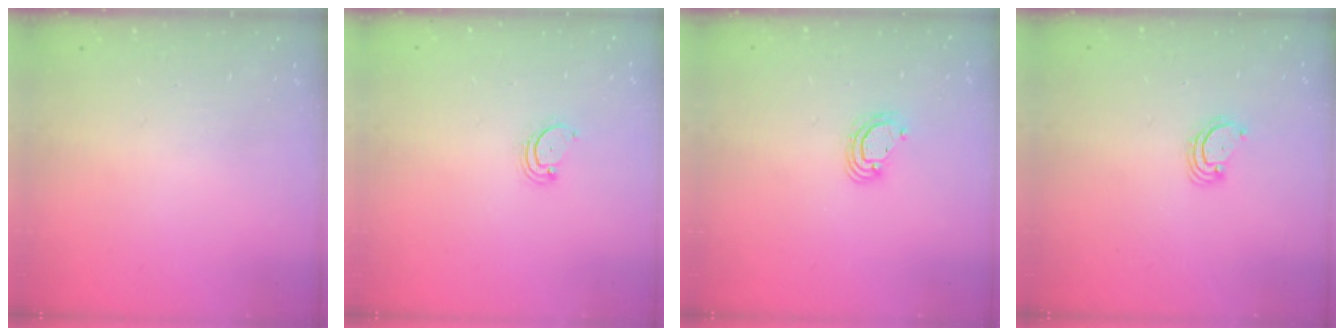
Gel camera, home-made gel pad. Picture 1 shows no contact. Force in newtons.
{"total": 2.6, "press": 2.5, "slide": 0.3}
{"total": 4.6, "press": 4.6, "slide": 0.2}
{"total": 3.5, "press": 3.5, "slide": 0.3}